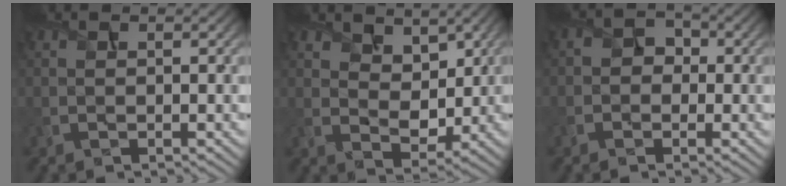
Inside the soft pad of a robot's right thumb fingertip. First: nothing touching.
{"total": 5.0, "force": [2.9, 3.2, 2.5], "torque": [-0.054, -0.007, 0.040]}
{"total": 2.3, "force": [-0.6, 2.1, 0.9], "torque": [-0.009, 0.007, -0.020]}